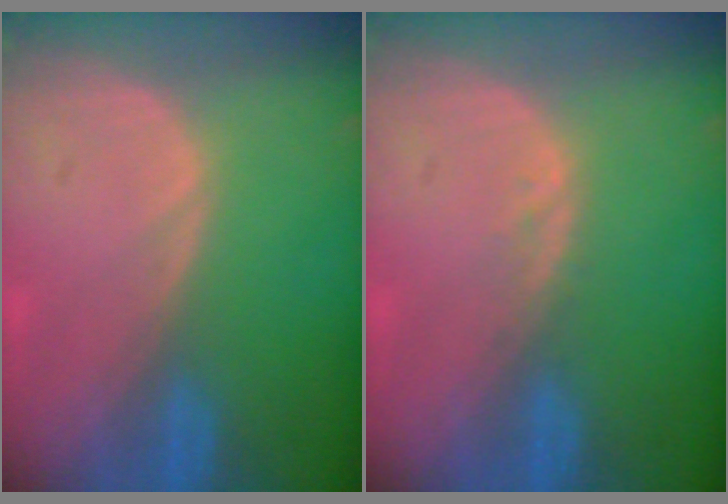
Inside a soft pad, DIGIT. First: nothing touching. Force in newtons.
{"total": 1.0, "press": 1.0, "slide": 0.2}